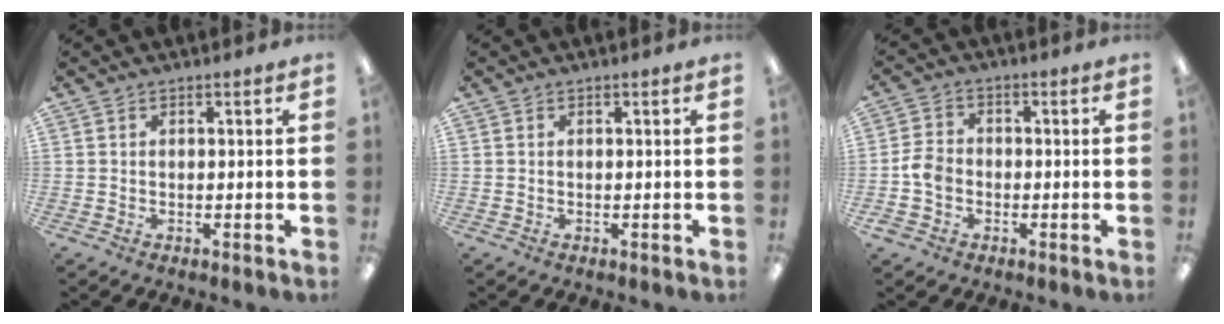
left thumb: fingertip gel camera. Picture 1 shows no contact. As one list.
[{"total": 0.0}, {"total": 5.8, "force": [-1.6, 4.8, 3.0], "torque": [-0.057, 0.015, -0.025]}]